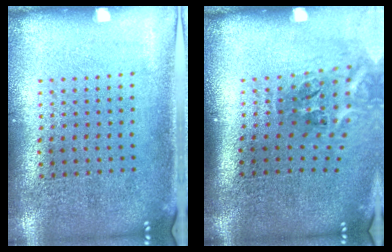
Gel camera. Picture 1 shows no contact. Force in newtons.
{"total": 2.3, "press": 1.4, "slide": 1.8}